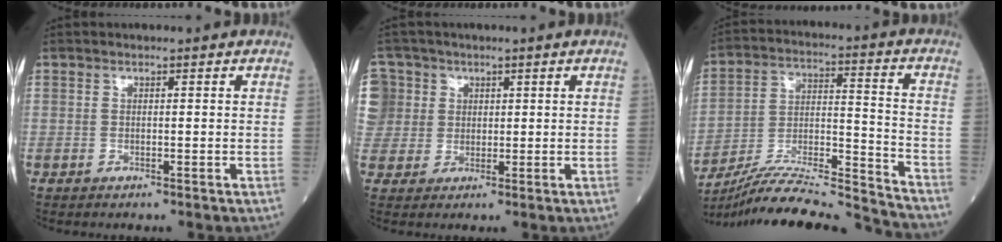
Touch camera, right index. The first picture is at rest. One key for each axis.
{"total": 8.6, "fx": 2.6, "fy": 8.2, "fz": 0.8, "tx": -0.033, "ty": 0.035, "tz": 0.064}
{"total": 21.1, "fx": -20.2, "fy": -1.0, "fz": 6.0, "tx": -0.125, "ty": -0.002, "tz": -0.328}